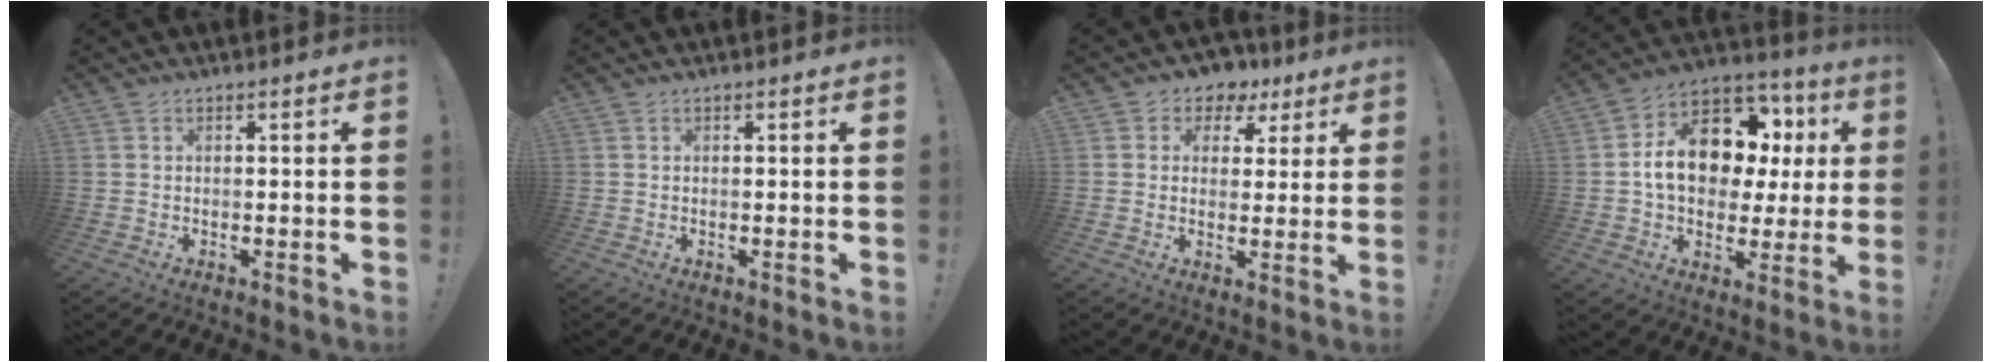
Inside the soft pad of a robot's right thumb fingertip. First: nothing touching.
{"total": 0.0}
{"total": 5.5, "force": [1.7, 5.0, 1.5], "torque": [-0.008, -0.014, 0.032]}
{"total": 17.6, "force": [3.6, 12.6, 11.8], "torque": [-0.175, -0.003, 0.079]}